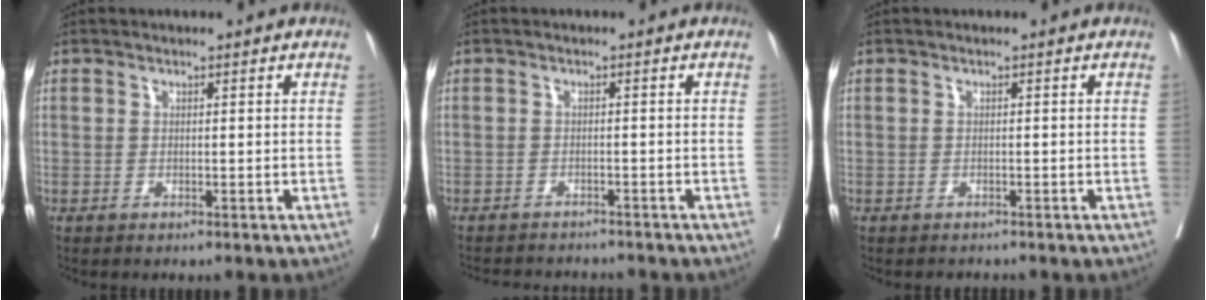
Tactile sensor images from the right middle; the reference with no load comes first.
{"total": 7.0, "force": [-6.8, 1.1, 1.6], "torque": [-0.017, -0.003, -0.088]}
{"total": 1.0, "force": [-0.9, 0.4, 0.0], "torque": [-0.004, -0.002, -0.014]}